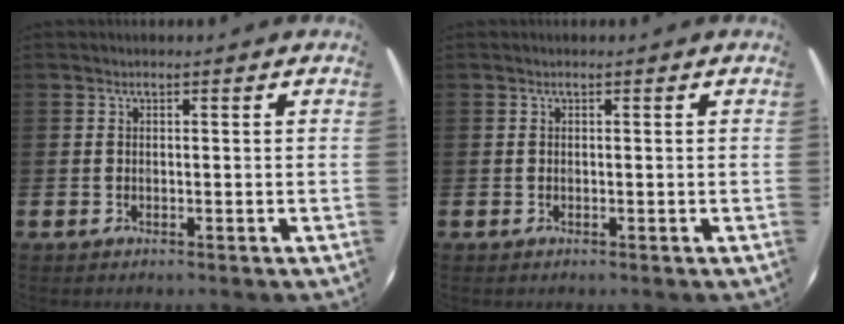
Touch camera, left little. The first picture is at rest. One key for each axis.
{"total": 0.0}